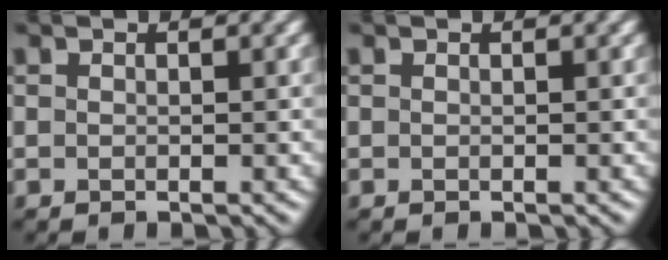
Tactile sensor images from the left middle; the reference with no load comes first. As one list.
[{"total": 0.0}]